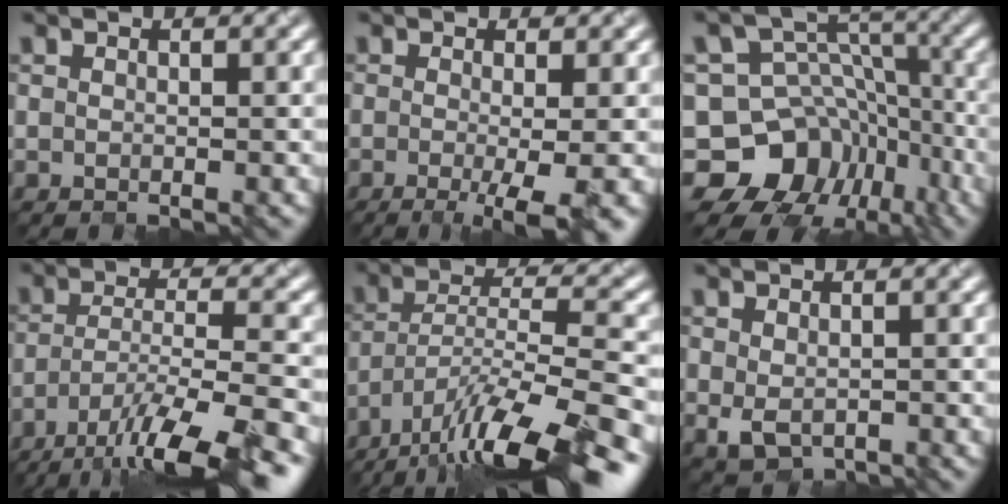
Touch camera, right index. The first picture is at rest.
{"total": 4.9, "force": [-1.5, 1.0, 4.6], "torque": [-0.063, -0.016, -0.020]}
{"total": 14.4, "force": [-8.6, 10.7, 4.4], "torque": [-0.084, 0.004, -0.131]}
{"total": 11.4, "force": [-7.9, 2.6, 7.9], "torque": [-0.140, -0.013, -0.127]}
{"total": 13.5, "force": [-9.6, 3.2, 8.9], "torque": [-0.155, -0.001, -0.162]}
{"total": 1.9, "force": [-0.1, 1.3, 1.3], "torque": [-0.029, -0.011, 0.007]}